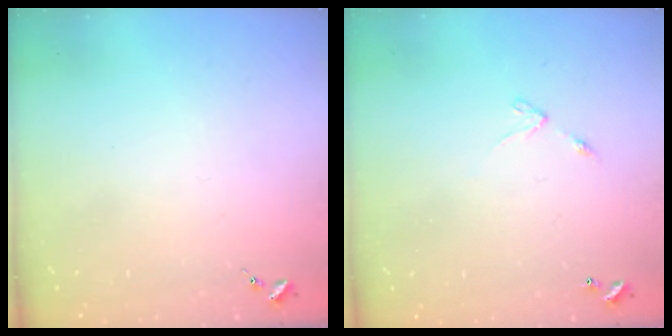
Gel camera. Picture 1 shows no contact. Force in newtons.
{"total": 4.2, "press": 4.2, "slide": 0.4}